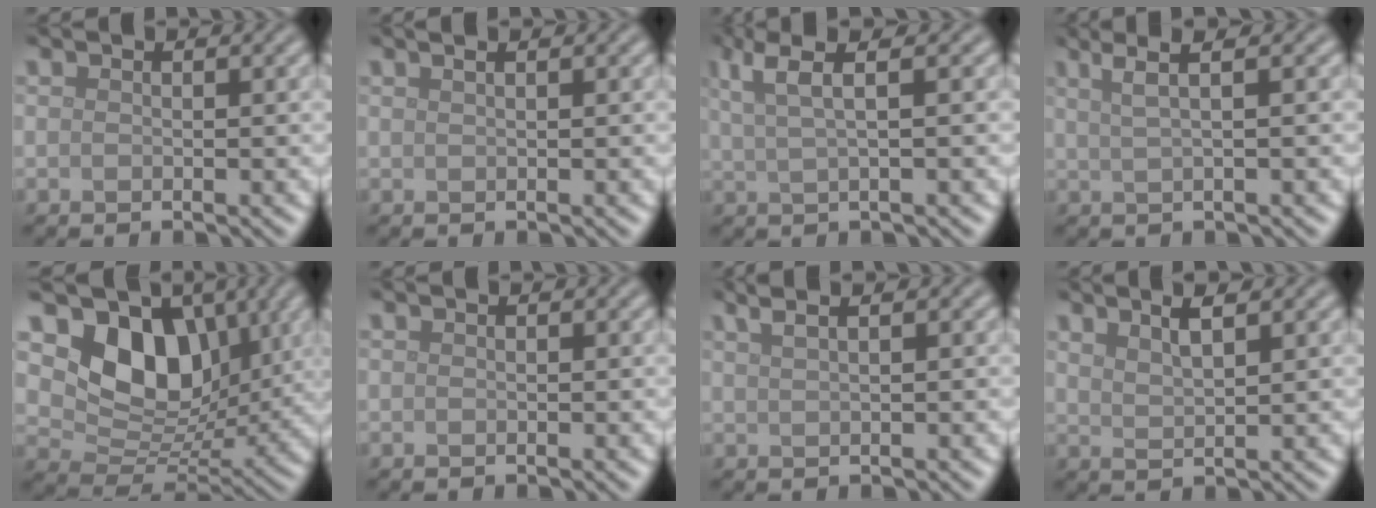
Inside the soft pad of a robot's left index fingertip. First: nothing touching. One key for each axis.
{"total": 1.6, "fx": 1.0, "fy": 0.7, "fz": 1.0, "tx": -0.003, "ty": 0.001, "tz": -0.002}
{"total": 4.1, "fx": 2.1, "fy": 0.9, "fz": 3.5, "tx": -0.062, "ty": 0.011, "tz": 0.038}
{"total": 3.4, "fx": 1.8, "fy": 0.9, "fz": 2.7, "tx": -0.036, "ty": 0.011, "tz": 0.013}
{"total": 8.6, "fx": 2.9, "fy": 6.1, "fz": 5.3, "tx": -0.081, "ty": -0.017, "tz": 0.047}
{"total": 0.0}
{"total": 4.0, "fx": 2.5, "fy": 1.8, "fz": 2.6, "tx": -0.021, "ty": 0.028, "tz": 0.013}
{"total": 2.6, "fx": 1.7, "fy": 0.6, "fz": 1.9, "tx": -0.027, "ty": 0.009, "tz": 0.028}